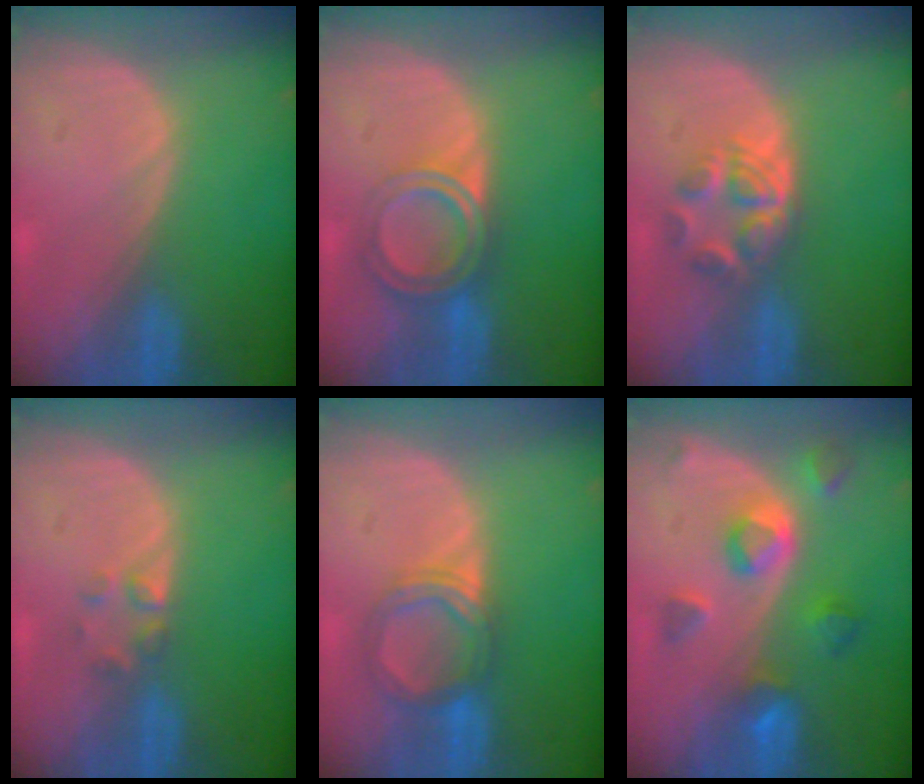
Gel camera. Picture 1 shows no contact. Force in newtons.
{"total": 6.4, "press": 5.4, "slide": 3.5}
{"total": 6.1, "press": 5.1, "slide": 3.4}
{"total": 2.0, "press": 2.0, "slide": 0.2}
{"total": 5.4, "press": 5.1, "slide": 1.6}
{"total": 7.7, "press": 6.9, "slide": 3.4}